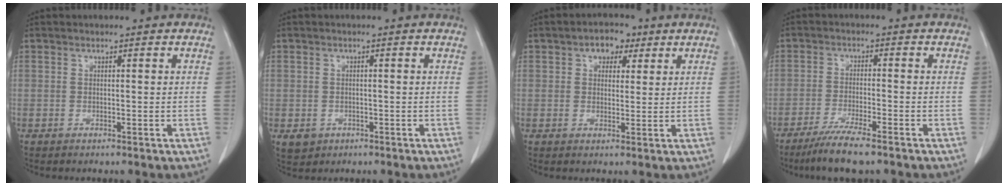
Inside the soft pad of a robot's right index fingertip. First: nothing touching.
{"total": 2.9, "force": [-1.0, 2.6, 0.6], "torque": [-0.004, 0.006, -0.006]}
{"total": 4.3, "force": [2.2, 2.8, 2.4], "torque": [-0.029, 0.018, 0.034]}
{"total": 7.3, "force": [-5.4, 0.3, 4.8], "torque": [-0.084, -0.018, -0.092]}